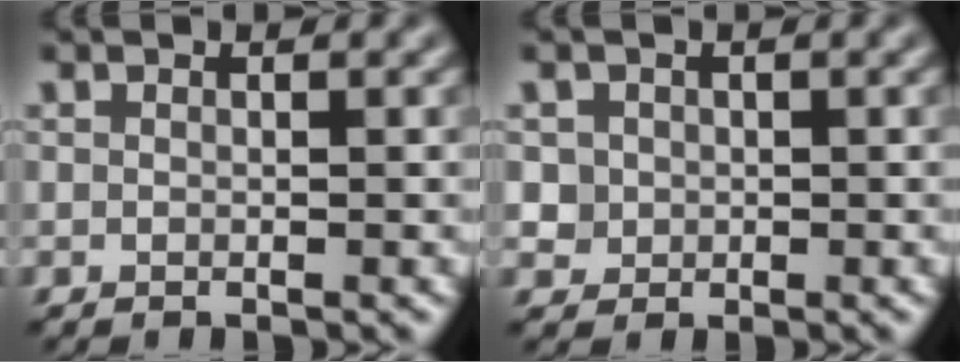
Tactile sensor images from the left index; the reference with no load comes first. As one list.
[{"total": 1.6, "force": [0.2, 1.6, 0.3], "torque": [0.001, -0.003, 0.018]}]